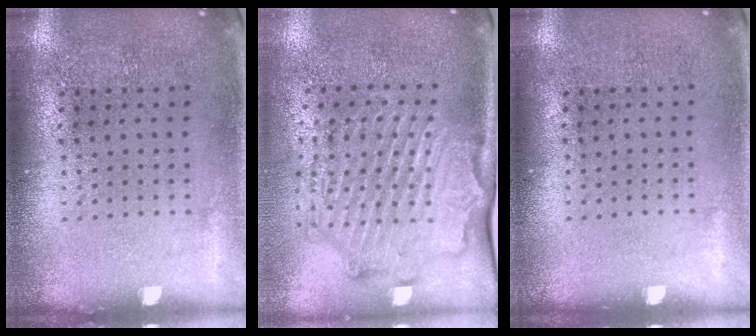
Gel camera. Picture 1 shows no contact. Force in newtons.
{"total": 2.2, "press": 2.1, "slide": 0.1}
{"total": 0.0}